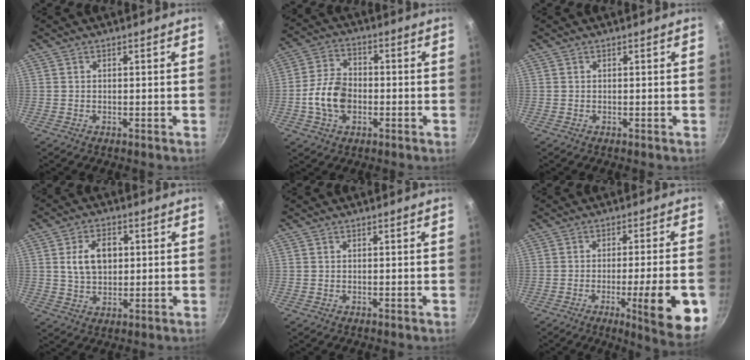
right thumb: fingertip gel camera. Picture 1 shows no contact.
{"total": 9.4, "force": [-2.1, 6.5, 6.5], "torque": [-0.107, 0.023, -0.045]}
{"total": 0.0}
{"total": 8.3, "force": [1.5, 5.6, 5.9], "torque": [-0.086, 0.004, 0.025]}
{"total": 0.0}
{"total": 14.8, "force": [-4.6, 2.2, 13.8], "torque": [-0.173, 0.012, -0.059]}